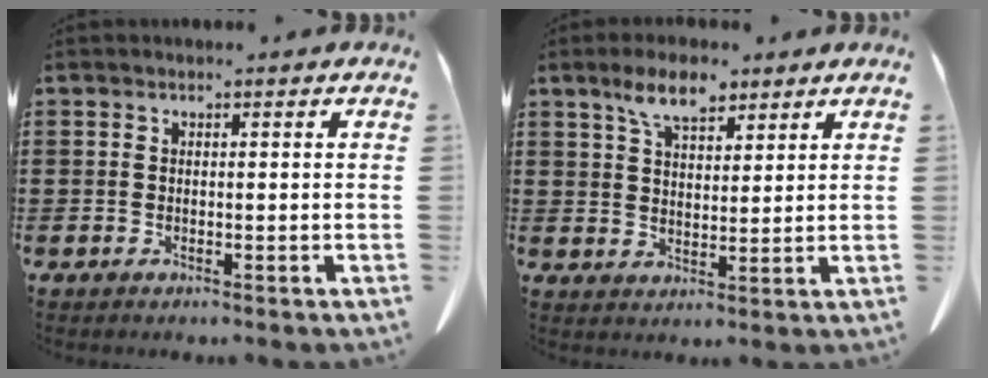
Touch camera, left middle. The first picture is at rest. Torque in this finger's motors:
{"motor_torque": [1.79, 0.35, 0.38, 0.08]}